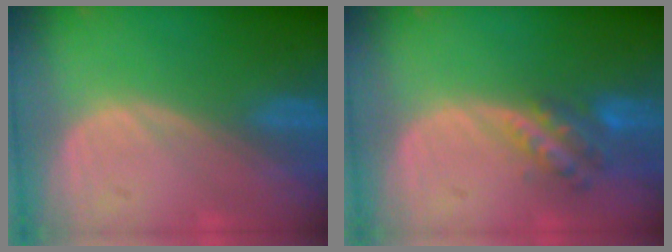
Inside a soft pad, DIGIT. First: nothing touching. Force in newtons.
{"total": 5.8, "press": 5.0, "slide": 2.8}